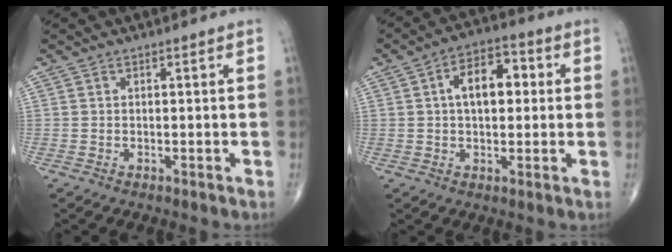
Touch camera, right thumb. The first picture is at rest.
{"total": 9.3, "force": [1.5, 5.4, 7.5], "torque": [-0.103, 0.022, 0.017]}